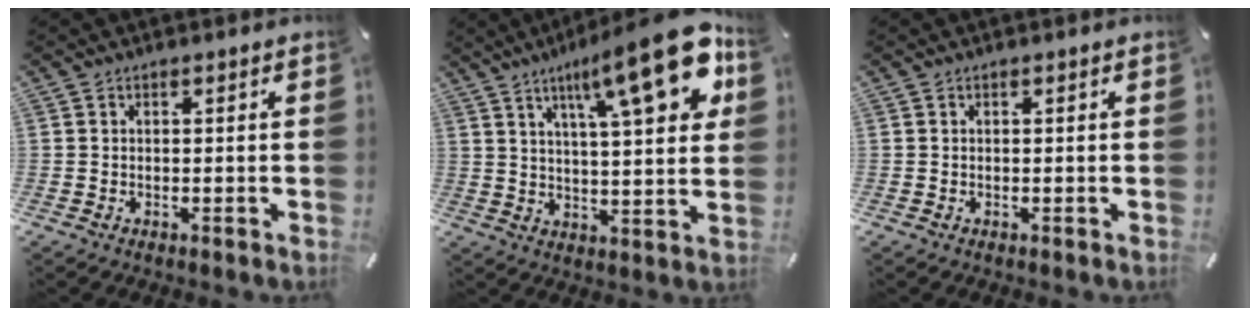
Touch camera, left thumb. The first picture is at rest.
{"total": 21.5, "force": [11.0, 5.6, 17.6], "torque": [-0.264, -0.055, 0.164]}
{"total": 0.0}